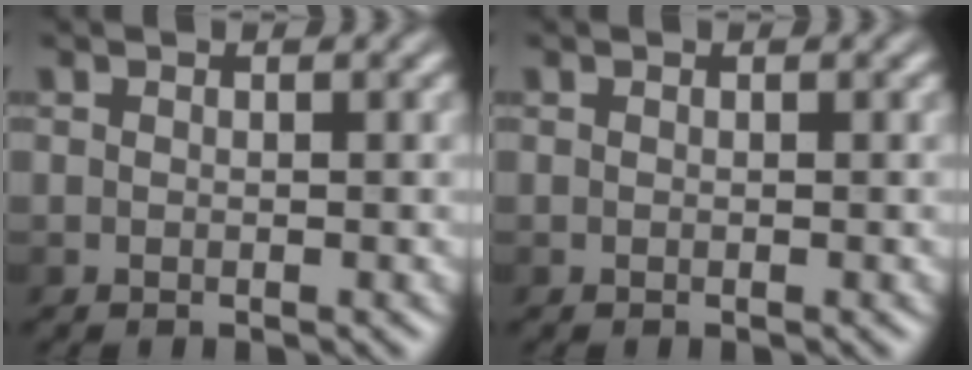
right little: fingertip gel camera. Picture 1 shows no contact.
{"total": 0.0}